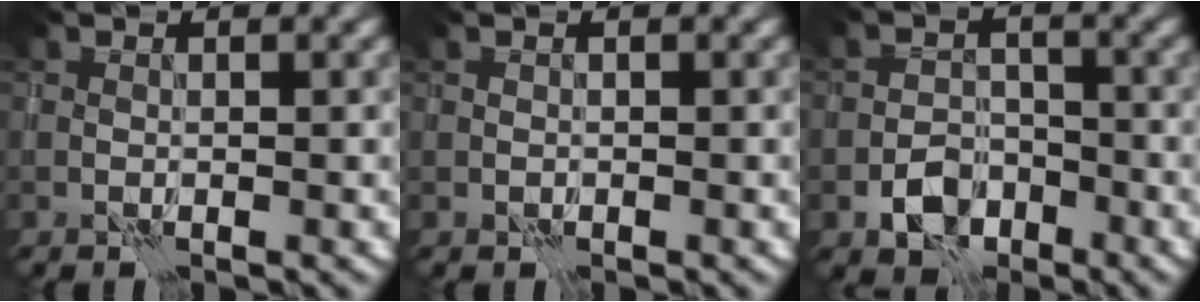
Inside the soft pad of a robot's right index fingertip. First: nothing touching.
{"total": 0.0}
{"total": 3.2, "force": [-1.8, 2.3, 1.3], "torque": [-0.013, 0.000, -0.036]}